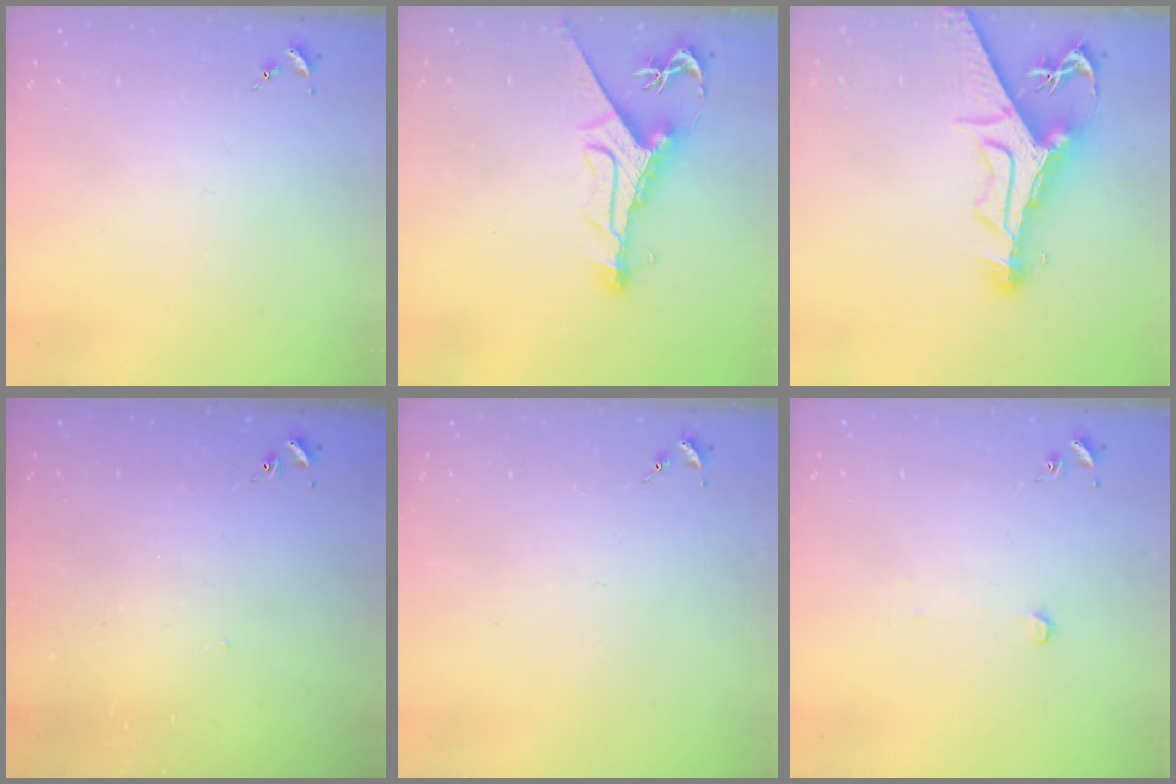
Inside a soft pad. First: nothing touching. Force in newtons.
{"total": 10.1, "press": 10.1, "slide": 1.1}
{"total": 13.8, "press": 13.7, "slide": 1.5}
{"total": 2.7, "press": 2.7, "slide": 0.1}
{"total": 0.0}
{"total": 2.6, "press": 2.6, "slide": 0.2}